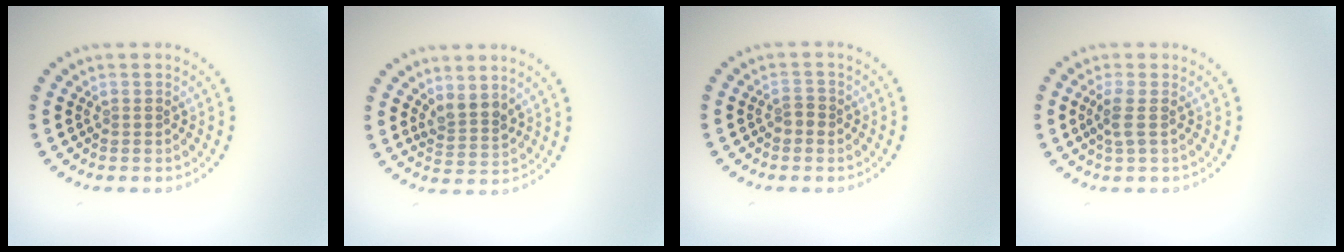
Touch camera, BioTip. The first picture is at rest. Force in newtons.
{"total": 2.2, "press": 1.8, "slide": 1.4}
{"total": 1.2, "press": 1.0, "slide": 0.5}
{"total": 1.4, "press": 1.2, "slide": 0.8}